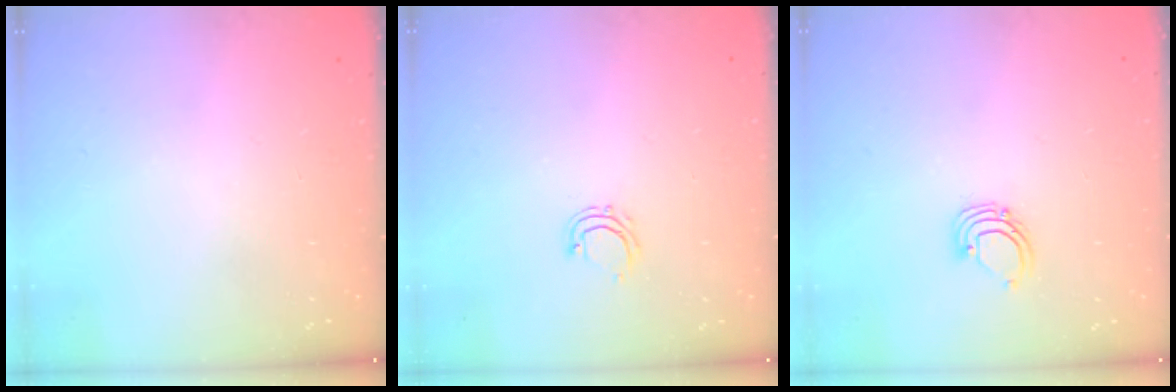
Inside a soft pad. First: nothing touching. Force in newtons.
{"total": 5.2, "press": 5.1, "slide": 1.0}
{"total": 2.6, "press": 2.6, "slide": 0.2}